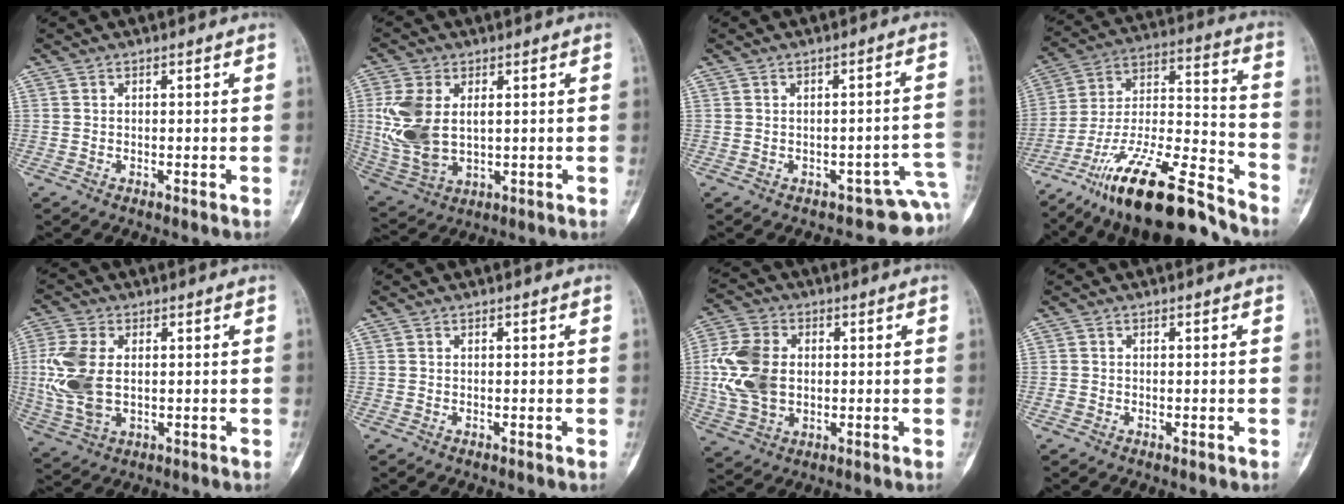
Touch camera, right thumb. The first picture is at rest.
{"total": 12.2, "force": [1.7, 7.5, 9.5], "torque": [-0.204, -0.007, 0.047]}
{"total": 6.0, "force": [-3.0, 3.6, 3.8], "torque": [-0.005, 0.041, -0.032]}
{"total": 23.5, "force": [-17.6, 5.9, 14.3], "torque": [-0.253, 0.084, -0.312]}
{"total": 11.1, "force": [0.7, 6.8, 8.8], "torque": [-0.203, -0.001, 0.023]}
{"total": 0.0}
{"total": 12.7, "force": [0.5, 8.9, 9.1], "torque": [-0.182, 0.005, 0.014]}
{"total": 0.9, "force": [-0.4, 0.6, 0.5], "torque": [-0.005, 0.002, -0.006]}